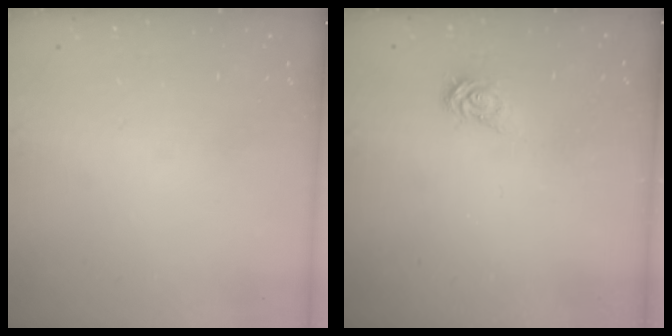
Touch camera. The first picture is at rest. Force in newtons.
{"total": 3.1, "press": 3.1, "slide": 0.0}